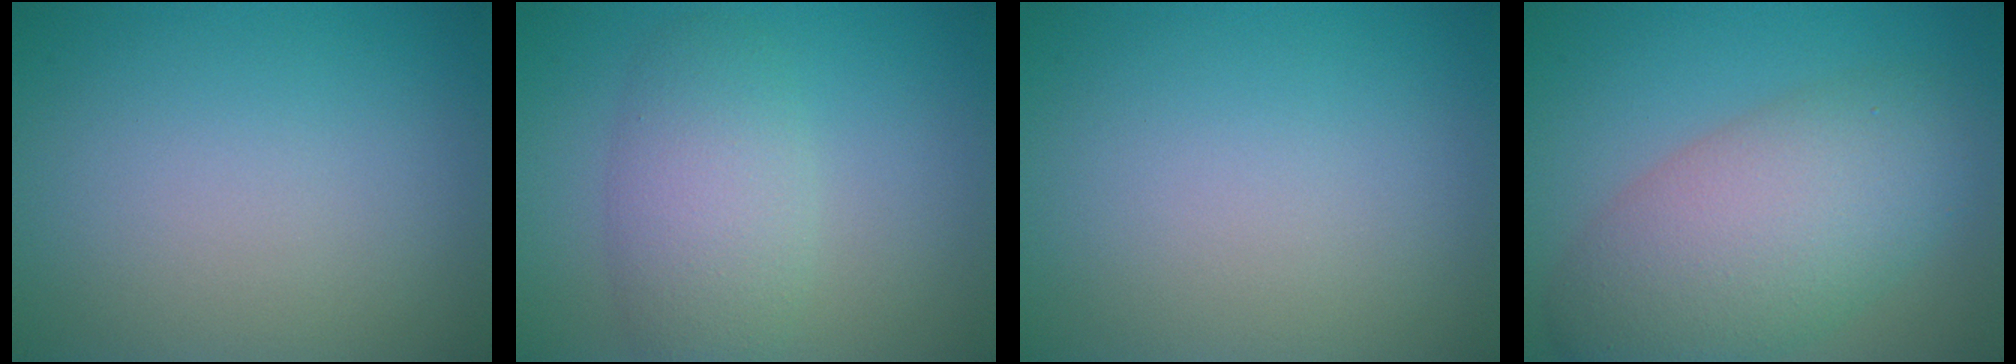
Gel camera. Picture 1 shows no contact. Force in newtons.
{"total": 4.4, "press": 4.4, "slide": 0.1}
{"total": 0.0}
{"total": 8.5, "press": 8.5, "slide": 0.2}